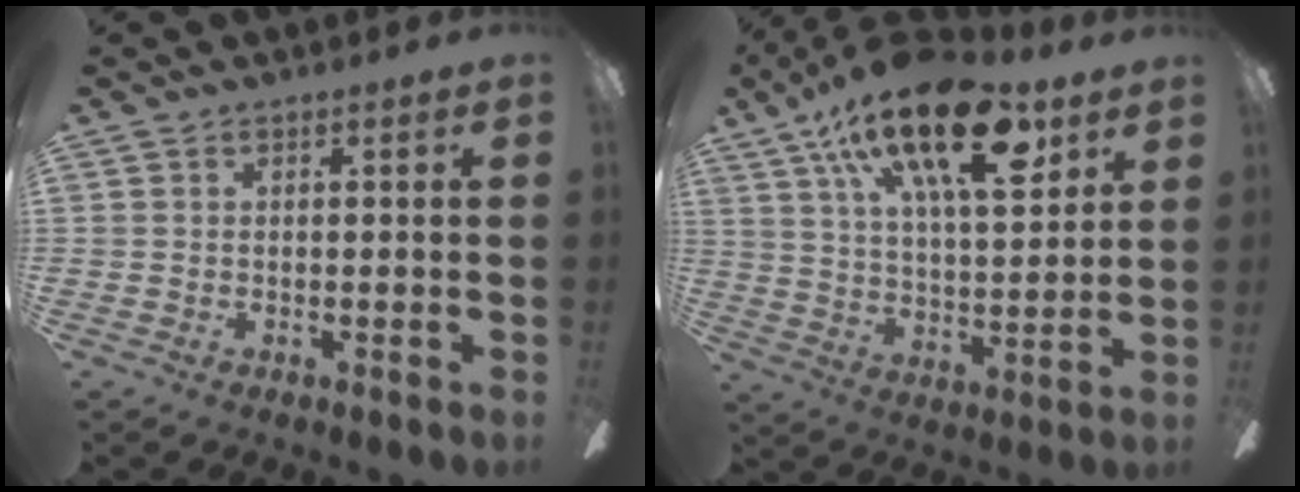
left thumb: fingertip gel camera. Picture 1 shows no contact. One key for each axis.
{"total": 24.0, "fx": 13.1, "fy": 9.8, "fz": 17.6, "tx": -0.278, "ty": -0.053, "tz": 0.214}